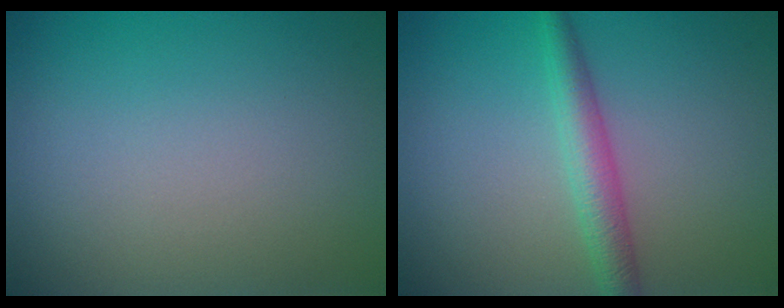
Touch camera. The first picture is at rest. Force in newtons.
{"total": 2.9, "press": 2.9, "slide": 0.0}